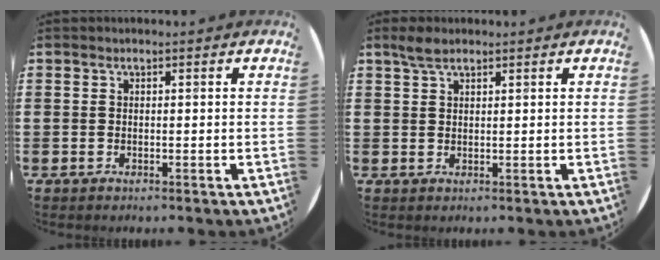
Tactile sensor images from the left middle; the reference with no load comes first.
{"total": 2.4, "force": [1.9, 0.8, 1.2], "torque": [-0.019, 0.002, 0.033]}